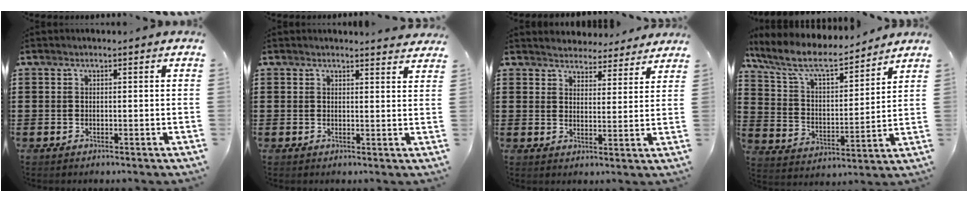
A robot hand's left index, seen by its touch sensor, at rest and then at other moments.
{"total": 2.0, "force": [2.0, 0.1, 0.1], "torque": [0.001, -0.007, 0.037]}
{"total": 4.0, "force": [4.0, 0.3, -0.4], "torque": [-0.010, -0.021, 0.072]}
{"total": 8.5, "force": [7.1, 2.1, 4.2], "torque": [-0.113, -0.037, 0.121]}